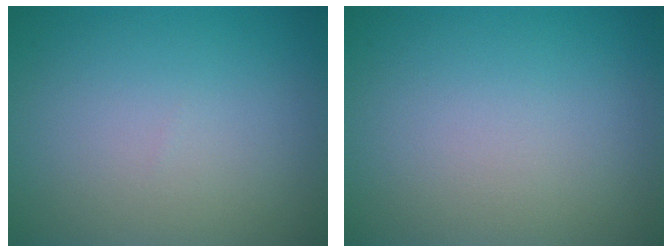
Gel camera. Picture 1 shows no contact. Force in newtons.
{"total": 0.0}